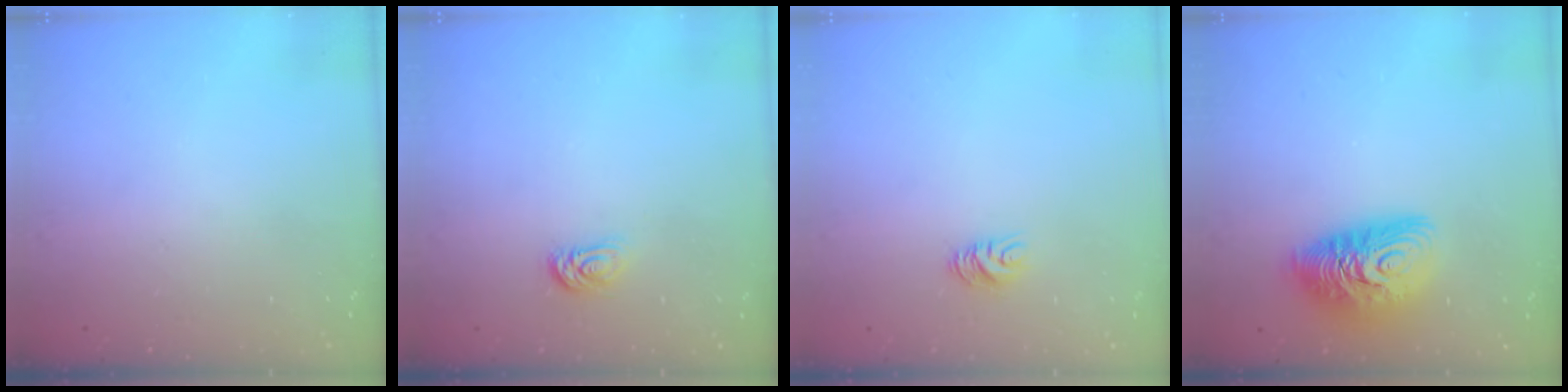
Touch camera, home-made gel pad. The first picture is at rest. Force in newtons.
{"total": 4.0, "press": 4.0, "slide": 0.5}
{"total": 5.1, "press": 5.1, "slide": 0.3}
{"total": 12.9, "press": 12.9, "slide": 1.0}